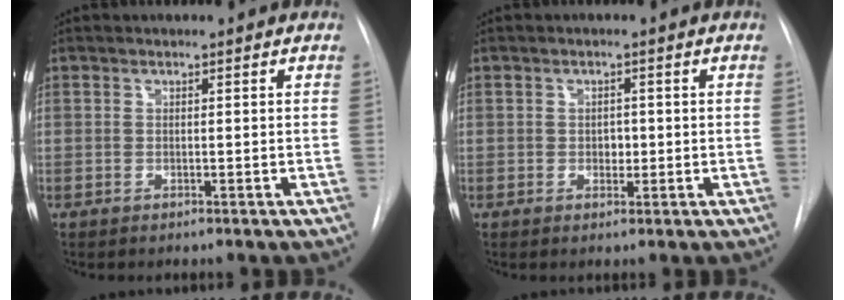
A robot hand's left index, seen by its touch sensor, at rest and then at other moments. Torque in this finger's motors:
{"motor_torque": [0.49, -0.24, -0.01, 0.02]}